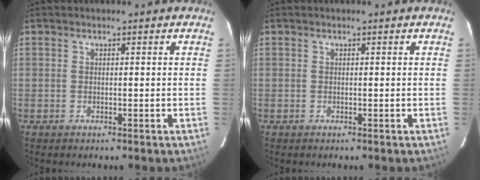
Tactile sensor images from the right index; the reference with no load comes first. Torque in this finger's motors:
{"motor_torque": [-0.02, 0.02, 0.00, 0.00]}